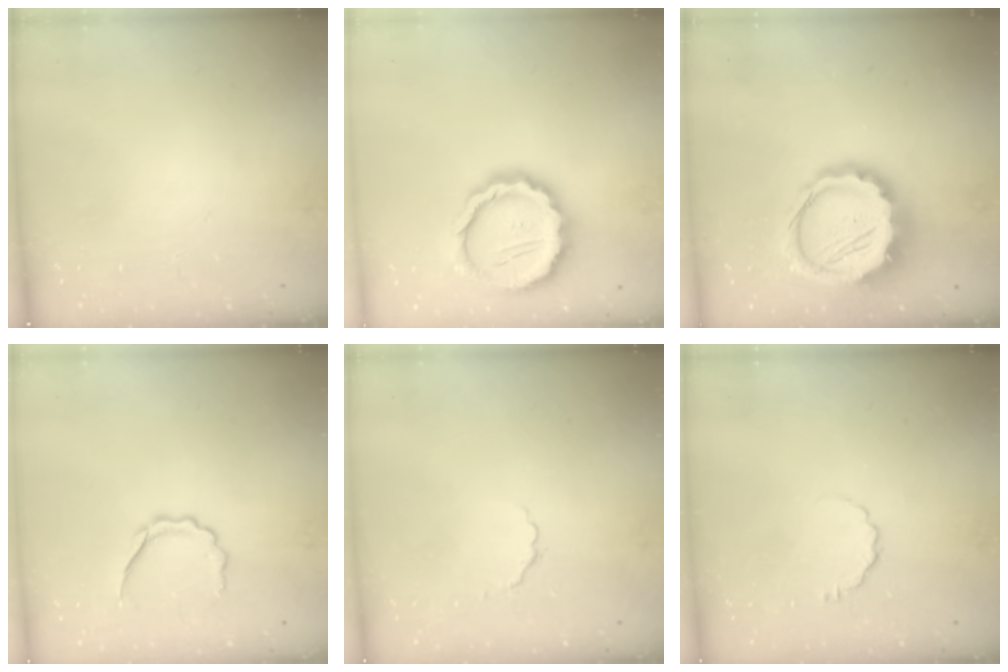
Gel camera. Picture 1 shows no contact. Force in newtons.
{"total": 15.8, "press": 15.5, "slide": 3.2}
{"total": 14.1, "press": 13.8, "slide": 3.2}
{"total": 5.2, "press": 5.1, "slide": 0.4}
{"total": 1.8, "press": 1.5, "slide": 1.0}
{"total": 3.9, "press": 3.6, "slide": 1.5}